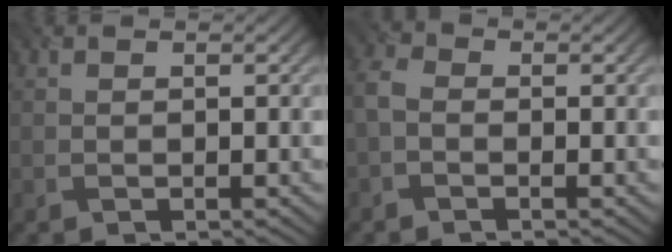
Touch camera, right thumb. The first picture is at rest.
{"total": 2.5, "force": [-0.9, 1.6, 1.6], "torque": [-0.049, 0.004, -0.030]}